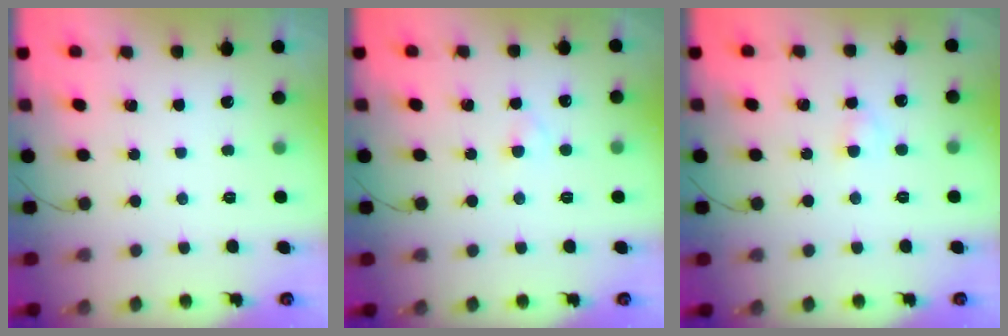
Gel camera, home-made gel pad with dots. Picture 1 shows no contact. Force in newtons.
{"total": 1.8, "press": 1.6, "slide": 0.9}
{"total": 2.5, "press": 2.3, "slide": 1.0}